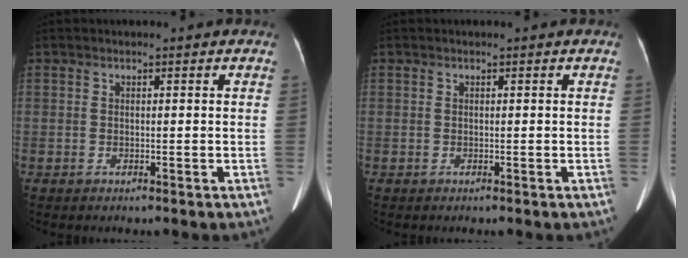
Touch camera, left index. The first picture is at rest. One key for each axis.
{"total": 0.0}